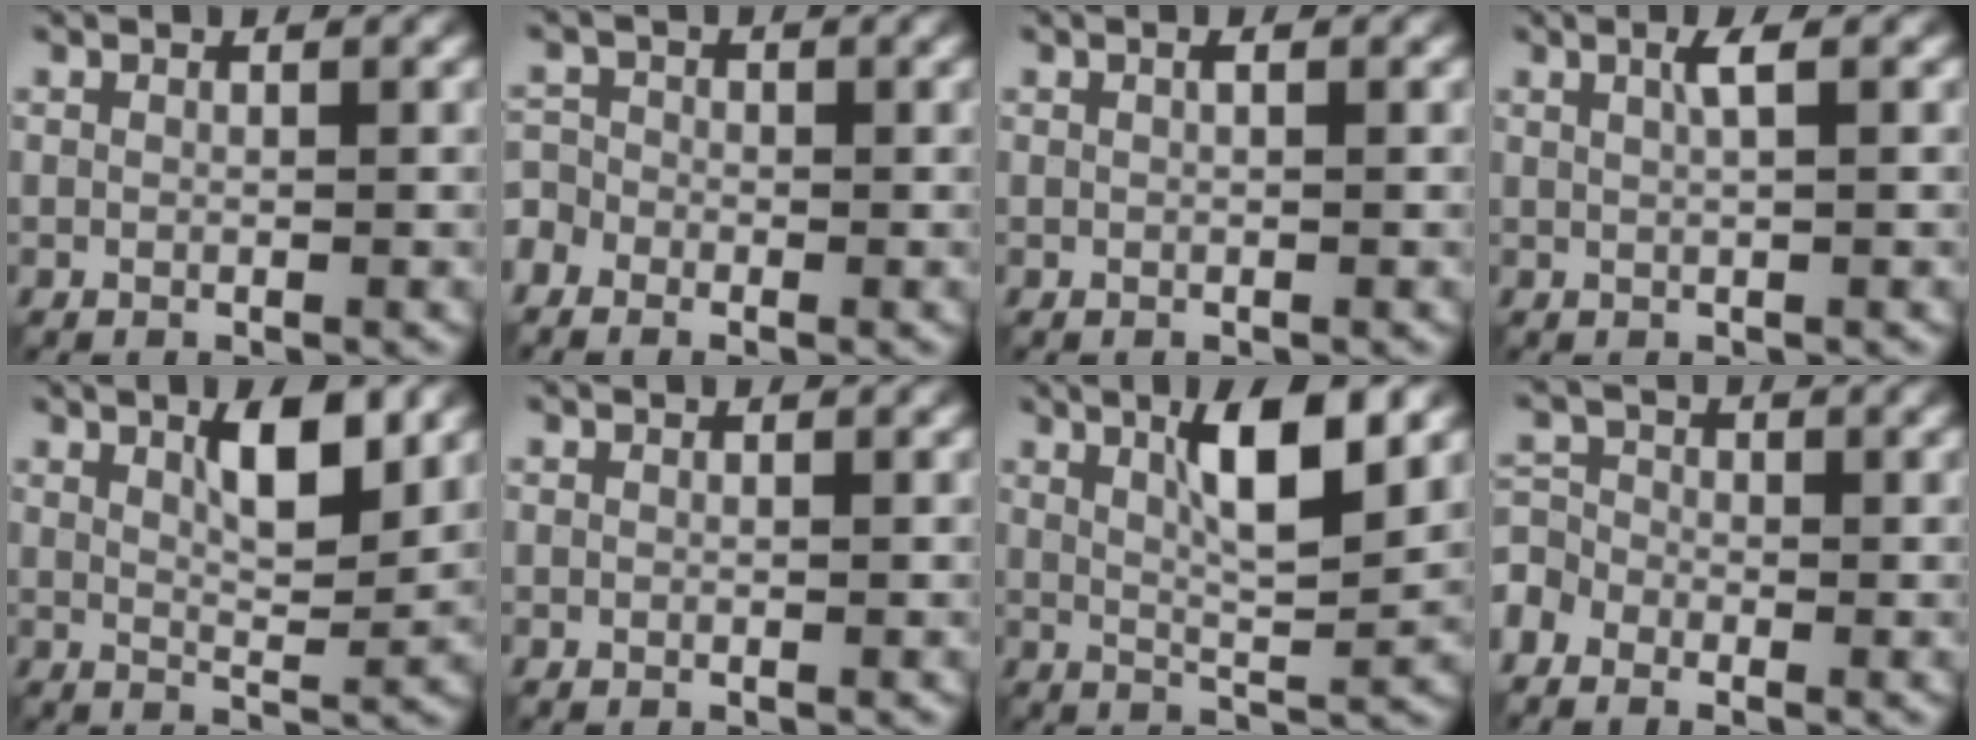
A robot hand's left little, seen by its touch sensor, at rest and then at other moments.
{"total": 2.2, "force": [-1.4, 1.8, 0.2], "torque": [-0.003, 0.003, -0.022]}
{"total": 0.6, "force": [-0.1, 0.2, 0.6], "torque": [-0.009, 0.000, 0.001]}
{"total": 1.6, "force": [0.2, 0.3, 1.5], "torque": [-0.028, 0.001, 0.005]}
{"total": 4.4, "force": [1.6, 1.4, 3.8], "torque": [-0.065, -0.006, 0.026]}
{"total": 0.0}
{"total": 5.9, "force": [2.1, 1.3, 5.3], "torque": [-0.088, -0.001, 0.036]}
{"total": 2.8, "force": [-1.7, 2.2, 0.7], "torque": [-0.009, 0.004, -0.032]}